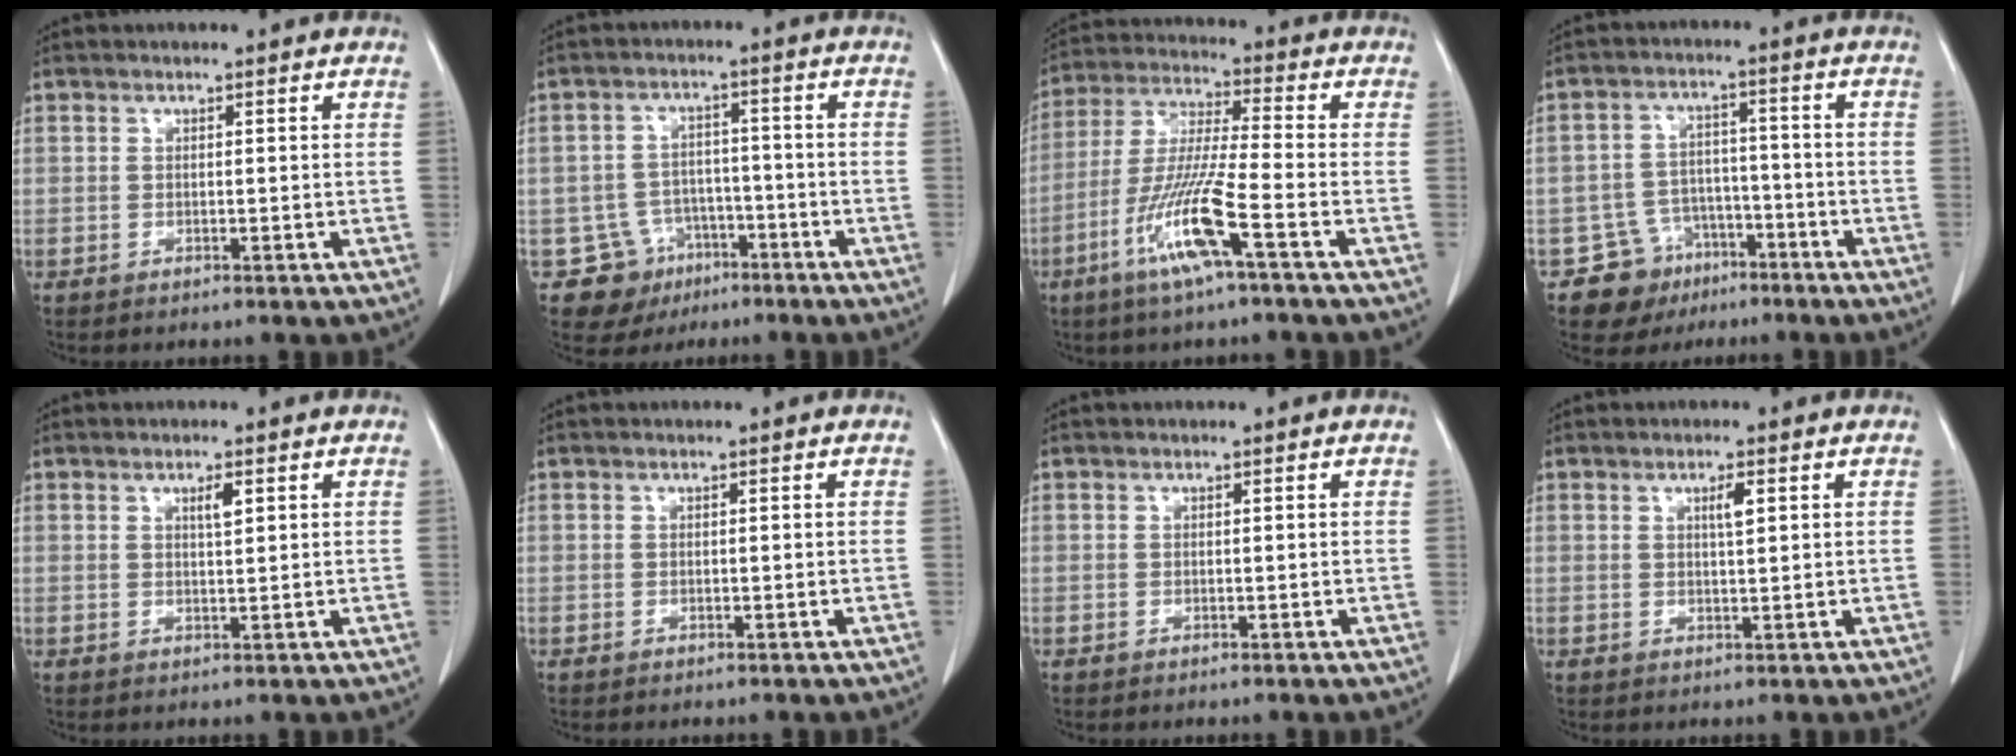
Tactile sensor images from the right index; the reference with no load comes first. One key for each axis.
{"total": 7.9, "fx": -4.1, "fy": 6.7, "fz": 0.3, "tx": -0.005, "ty": 0.019, "tz": -0.054}
{"total": 11.8, "fx": -5.5, "fy": -0.4, "fz": 10.5, "tx": -0.217, "ty": -0.013, "tz": -0.110}
{"total": 7.6, "fx": -4.6, "fy": 6.0, "fz": 0.5, "tx": -0.003, "ty": 0.023, "tz": -0.067}
{"total": 1.8, "fx": 0.8, "fy": 0.3, "fz": 1.6, "tx": -0.028, "ty": -0.003, "tz": 0.013}
{"total": 0.0}
{"total": 0.0}
{"total": 2.0, "fx": 0.8, "fy": 0.2, "fz": 1.8, "tx": -0.033, "ty": -0.001, "tz": 0.012}